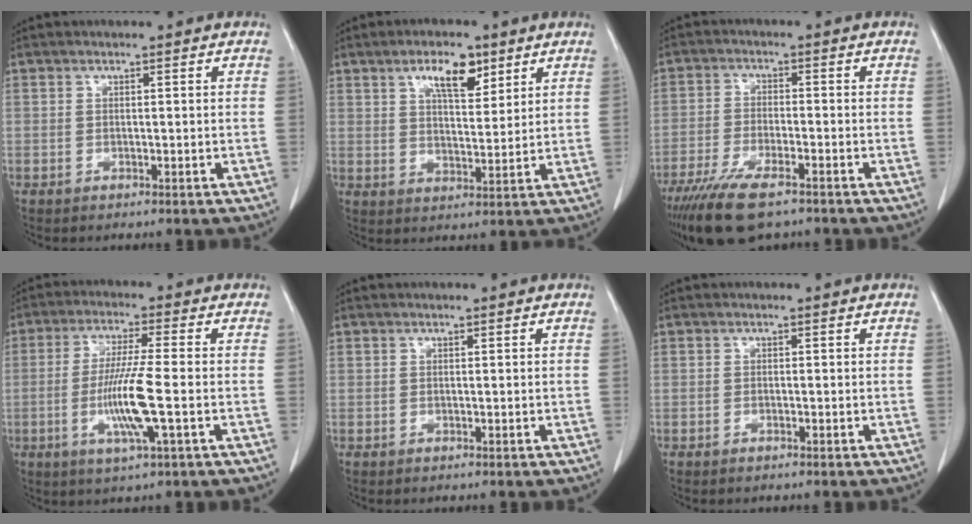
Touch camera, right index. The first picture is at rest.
{"total": 7.2, "force": [4.2, 2.6, 5.2], "torque": [-0.092, 0.004, 0.071]}
{"total": 10.4, "force": [-7.4, 2.5, 6.8], "torque": [-0.125, -0.021, -0.124]}
{"total": 9.2, "force": [-2.0, -0.4, 9.0], "torque": [-0.179, -0.013, -0.041]}
{"total": 0.0}
{"total": 0.0}